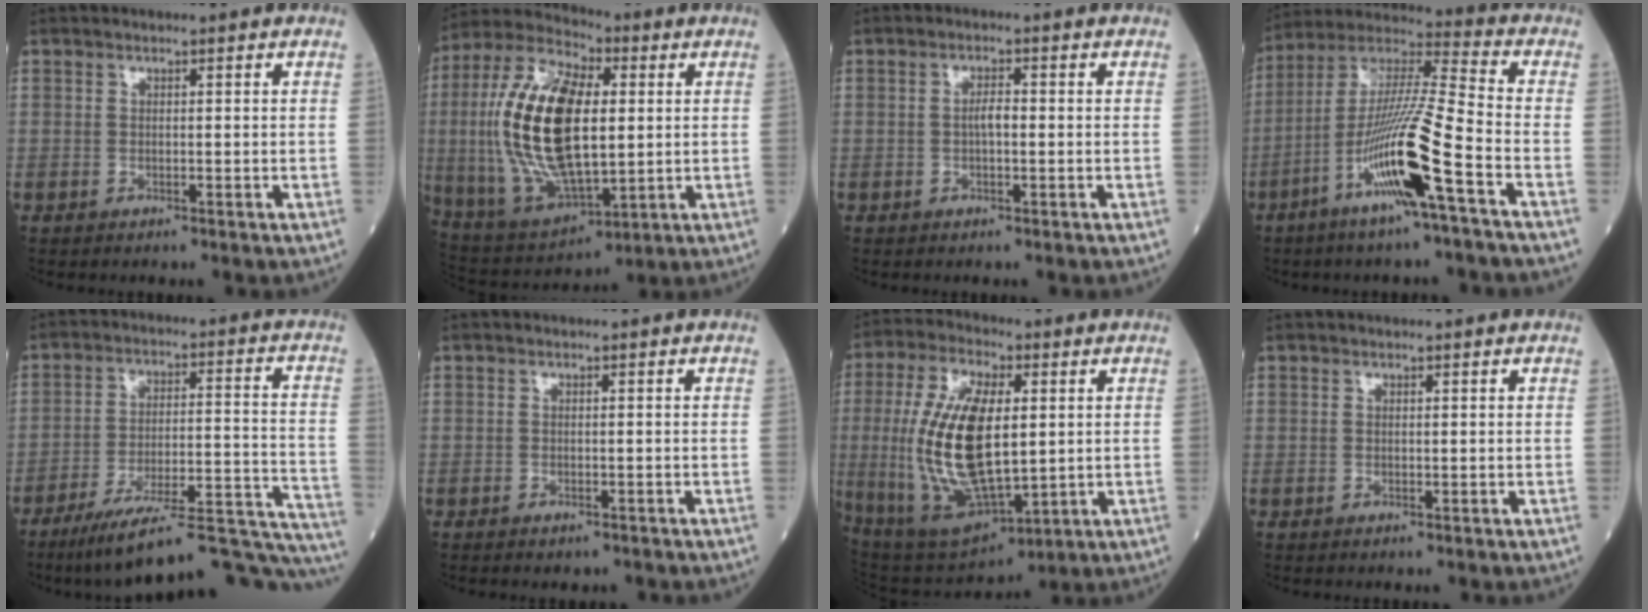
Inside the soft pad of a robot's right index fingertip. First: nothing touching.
{"total": 21.7, "force": [1.5, 8.9, 19.8], "torque": [-0.414, 0.010, 0.032]}
{"total": 2.1, "force": [-0.1, 0.6, 2.1], "torque": [-0.036, 0.004, -0.003]}
{"total": 15.5, "force": [-6.3, -0.5, 14.2], "torque": [-0.283, -0.005, -0.123]}
{"total": 25.5, "force": [-22.3, 2.2, 12.1], "torque": [-0.091, 0.023, -0.310]}
{"total": 1.0, "force": [-0.8, 0.4, 0.4], "torque": [-0.004, 0.000, -0.008]}
{"total": 18.6, "force": [0.8, 7.0, 17.2], "torque": [-0.355, -0.004, 0.028]}
{"total": 0.0}